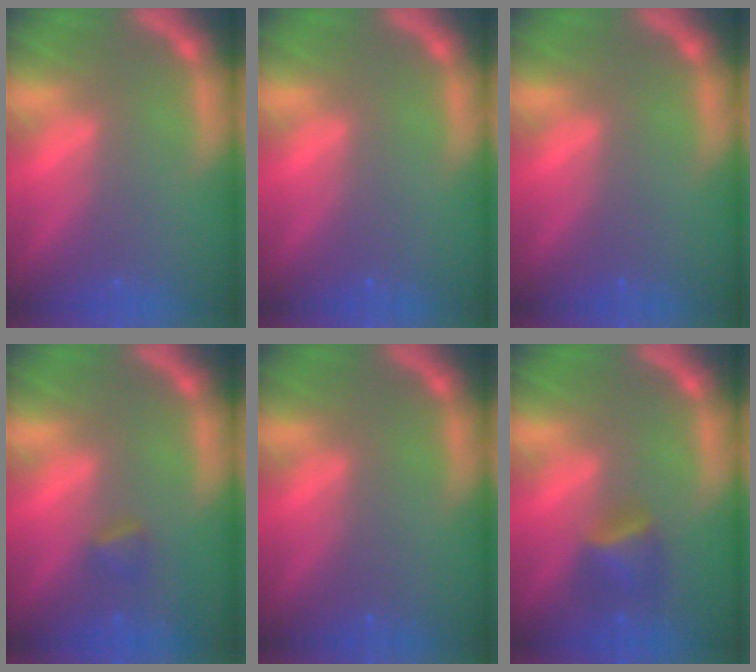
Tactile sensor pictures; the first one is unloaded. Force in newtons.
{"total": 0.0}
{"total": 0.0}
{"total": 1.4}
{"total": 0.0}
{"total": 2.9}